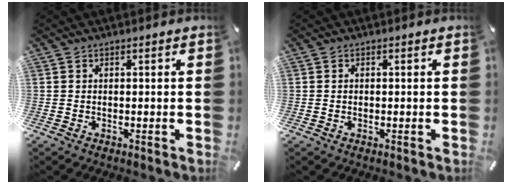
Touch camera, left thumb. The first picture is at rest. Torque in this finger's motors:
{"motor_torque": [-0.12, -0.48, -0.16, 0.30, 0.02]}